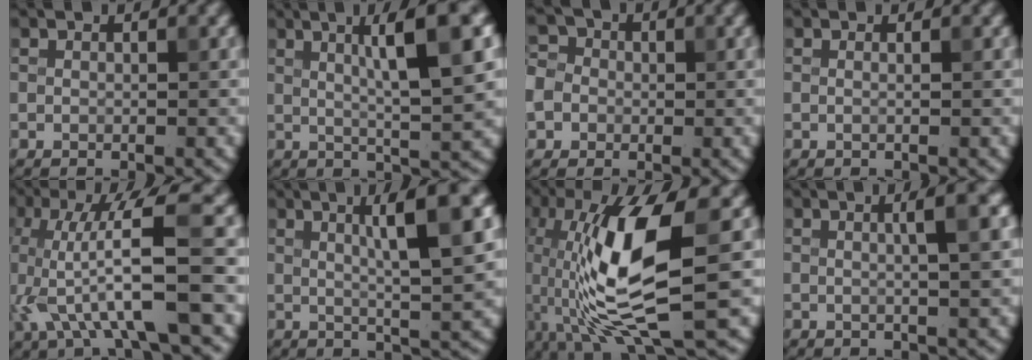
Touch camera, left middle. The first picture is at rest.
{"total": 8.5, "force": [2.5, 1.5, 7.9], "torque": [-0.100, 0.012, 0.037]}
{"total": 6.9, "force": [-1.4, 6.2, 2.8], "torque": [-0.068, 0.017, -0.056]}
{"total": 0.6, "force": [0.1, 0.2, 0.5], "torque": [-0.008, -0.005, -0.007]}
{"total": 8.5, "force": [-1.8, 1.9, 8.1], "torque": [-0.147, 0.010, -0.031]}
{"total": 7.6, "force": [2.3, 1.3, 7.1], "torque": [-0.088, 0.011, 0.033]}
{"total": 11.2, "force": [-0.5, 3.2, 10.8], "torque": [-0.210, -0.004, -0.007]}
{"total": 3.7, "force": [0.7, 0.8, 3.5], "torque": [-0.042, 0.011, 0.004]}